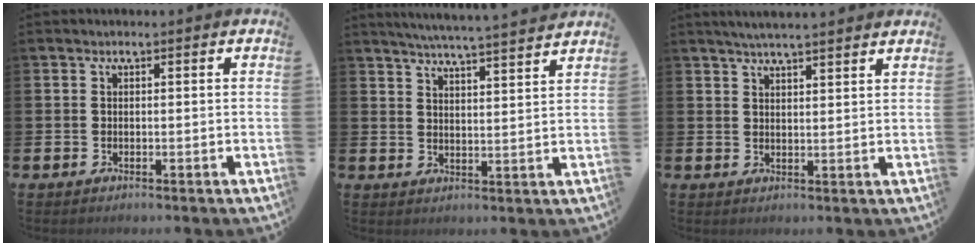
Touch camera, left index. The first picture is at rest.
{"total": 5.5, "force": [5.3, -0.8, 1.1], "torque": [-0.035, -0.036, 0.092]}
{"total": 3.9, "force": [3.8, -0.1, 1.0], "torque": [-0.024, -0.011, 0.067]}